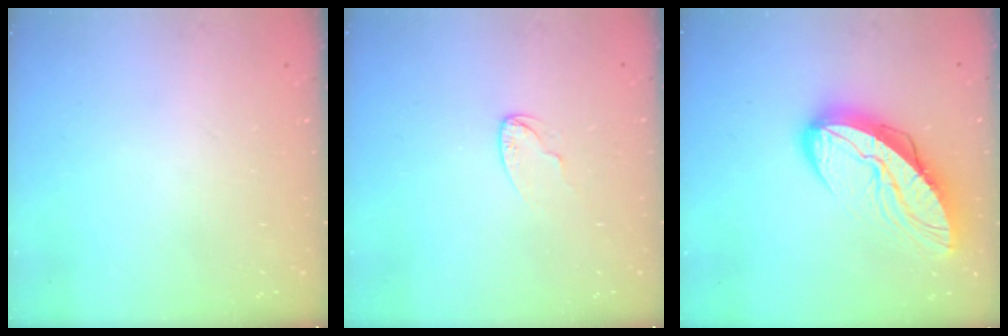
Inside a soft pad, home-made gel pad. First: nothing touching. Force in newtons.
{"total": 3.7, "press": 3.7, "slide": 0.3}
{"total": 13.4, "press": 13.3, "slide": 1.2}